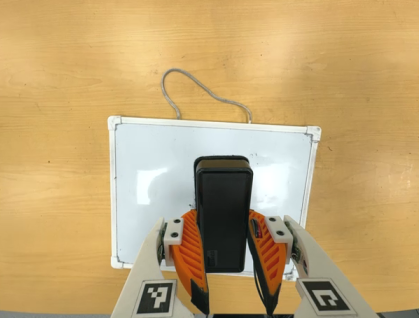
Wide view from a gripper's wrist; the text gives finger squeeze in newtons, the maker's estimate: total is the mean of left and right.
{"total": 9.6, "left": 8.0, "right": 11.1}